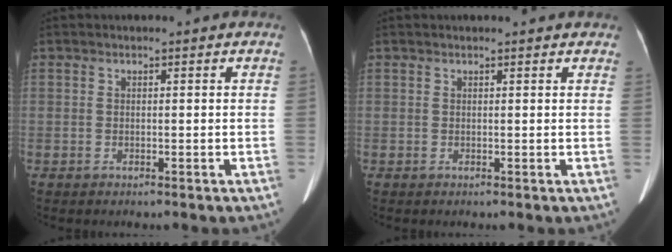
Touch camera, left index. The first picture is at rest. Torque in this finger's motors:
{"motor_torque": [0.13, -0.34, 0.01, 0.00]}